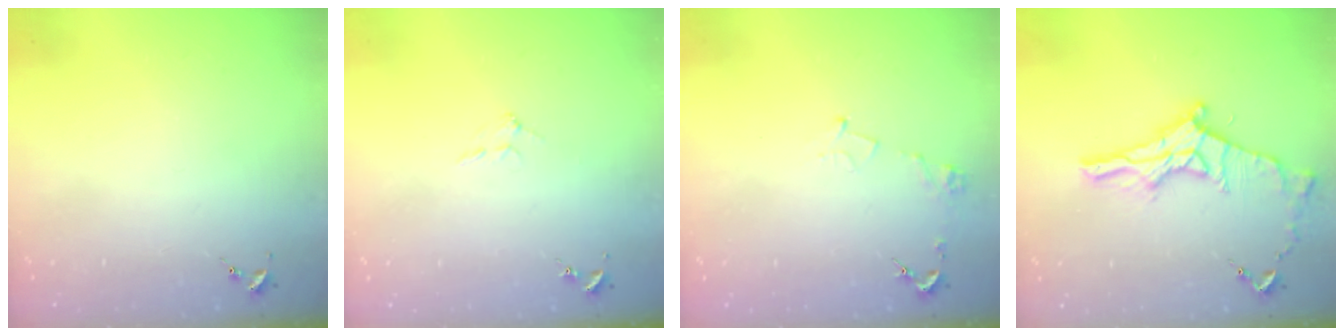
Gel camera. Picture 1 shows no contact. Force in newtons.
{"total": 5.0, "press": 5.0, "slide": 0.9}
{"total": 6.2, "press": 6.2, "slide": 0.7}
{"total": 13.4, "press": 13.4, "slide": 0.6}